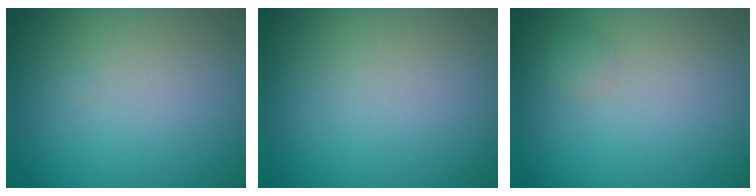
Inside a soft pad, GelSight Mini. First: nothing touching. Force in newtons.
{"total": 0.0}
{"total": 0.7, "press": 0.7, "slide": 0.0}